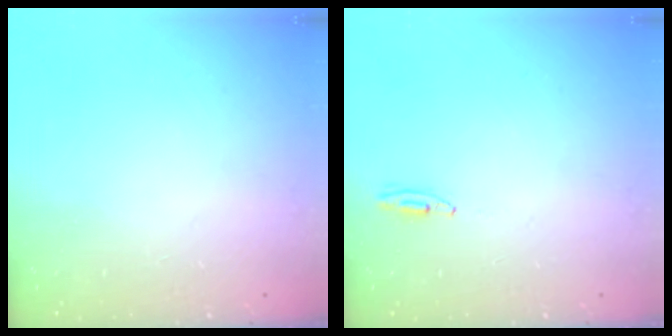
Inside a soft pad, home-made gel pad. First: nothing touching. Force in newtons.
{"total": 2.7, "press": 2.5, "slide": 1.0}